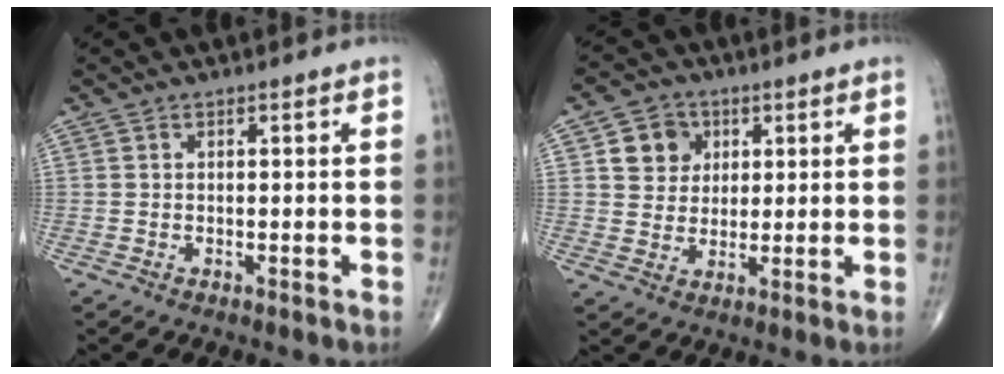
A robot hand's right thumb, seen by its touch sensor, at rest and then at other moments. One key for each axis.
{"total": 7.1, "fx": 2.4, "fy": 6.2, "fz": 2.4, "tx": -0.008, "ty": -0.005, "tz": 0.039}